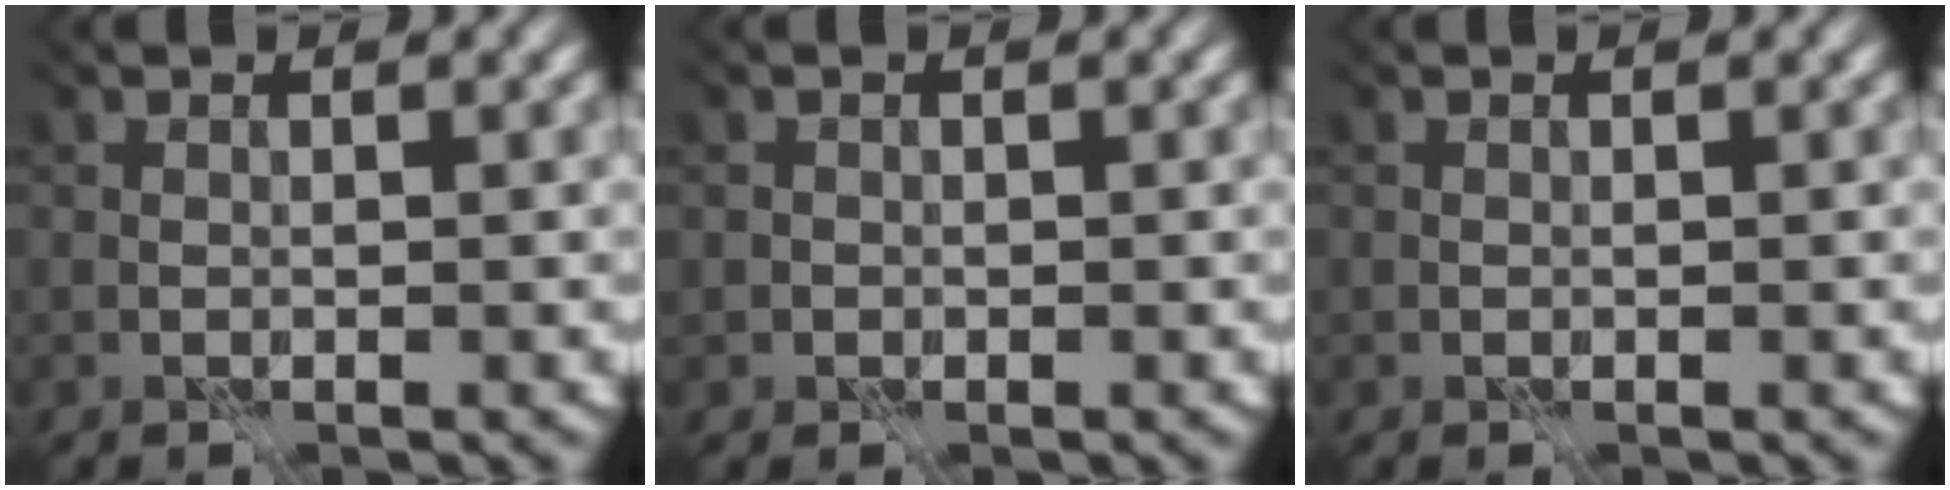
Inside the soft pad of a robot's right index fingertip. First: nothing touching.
{"total": 0.6, "force": [-0.1, 0.3, -0.5], "torque": [0.010, 0.000, -0.004]}
{"total": 0.0}